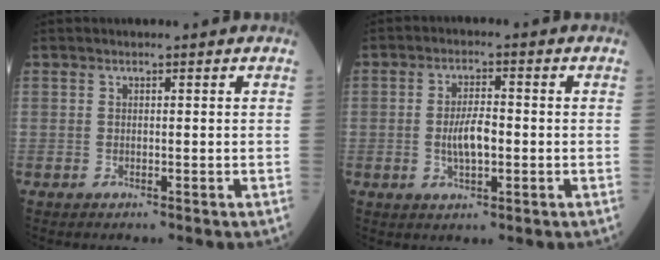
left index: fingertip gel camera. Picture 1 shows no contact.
{"total": 5.1, "force": [-0.8, 1.7, 4.8], "torque": [-0.098, 0.003, -0.014]}